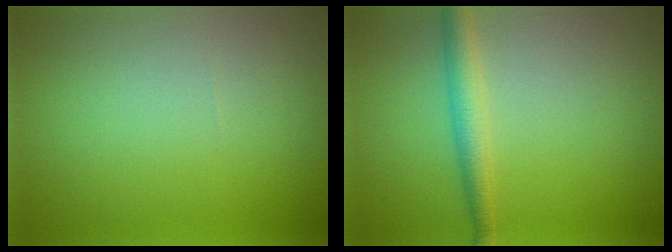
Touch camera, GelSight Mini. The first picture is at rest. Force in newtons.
{"total": 2.8, "press": 2.8, "slide": 0.0}